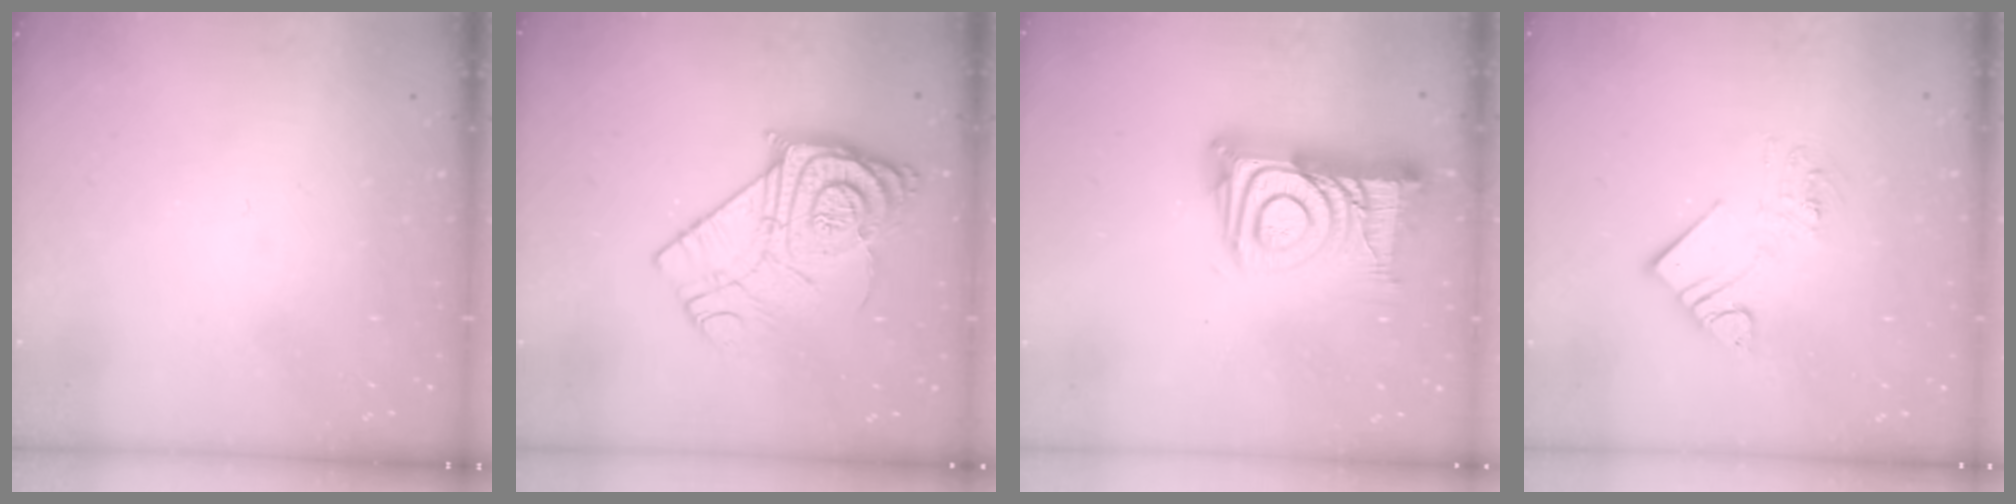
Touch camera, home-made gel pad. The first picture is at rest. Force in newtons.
{"total": 14.6, "press": 14.5, "slide": 1.4}
{"total": 17.3, "press": 17.2, "slide": 1.3}
{"total": 9.1, "press": 9.1, "slide": 0.5}